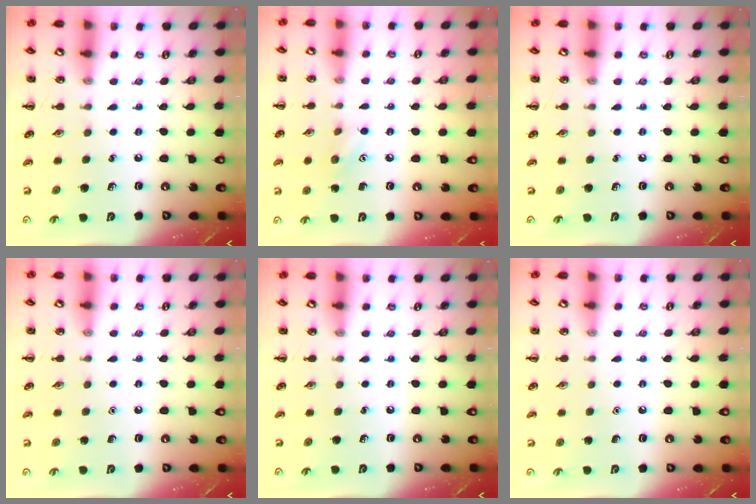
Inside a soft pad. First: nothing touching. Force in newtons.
{"total": 6.5, "press": 6.4, "slide": 1.2}
{"total": 0.0}
{"total": 1.5, "press": 1.5, "slide": 0.1}
{"total": 0.0}
{"total": 1.6, "press": 1.5, "slide": 0.1}